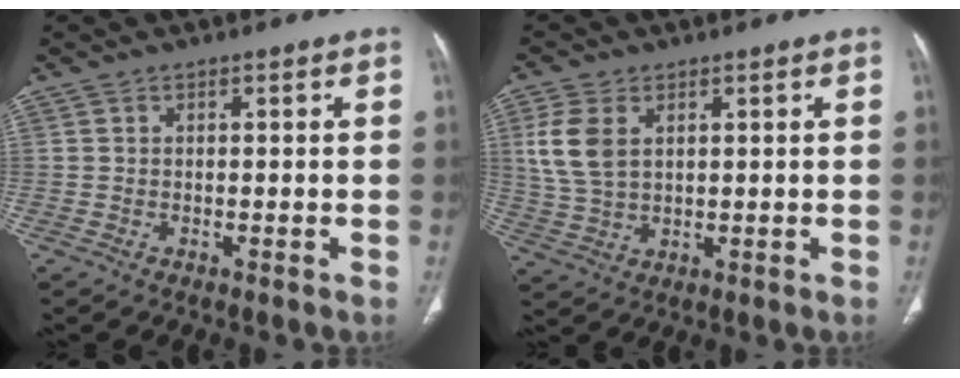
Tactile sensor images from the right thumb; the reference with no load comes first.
{"total": 8.0, "force": [2.3, 5.0, 5.8], "torque": [-0.129, -0.004, 0.053]}